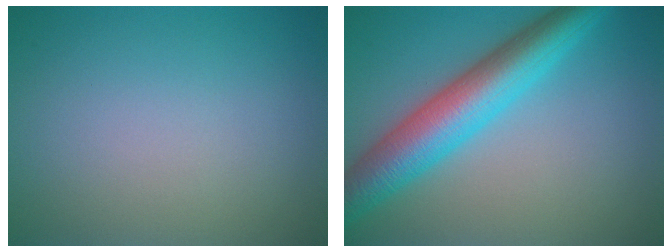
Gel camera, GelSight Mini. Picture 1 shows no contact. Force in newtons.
{"total": 7.8, "press": 7.8, "slide": 0.1}